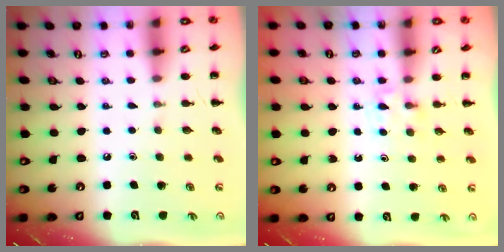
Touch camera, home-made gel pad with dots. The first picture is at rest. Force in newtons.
{"total": 3.8, "press": 3.6, "slide": 1.3}